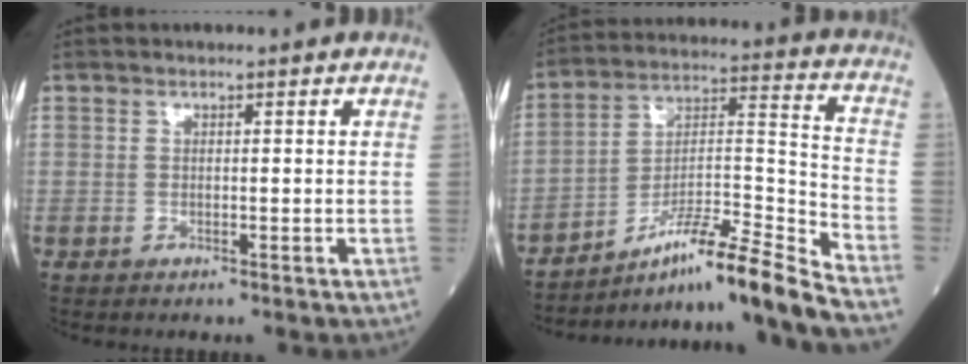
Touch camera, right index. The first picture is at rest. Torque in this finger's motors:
{"motor_torque": [-0.41, -0.64, 0.05, 0.00]}